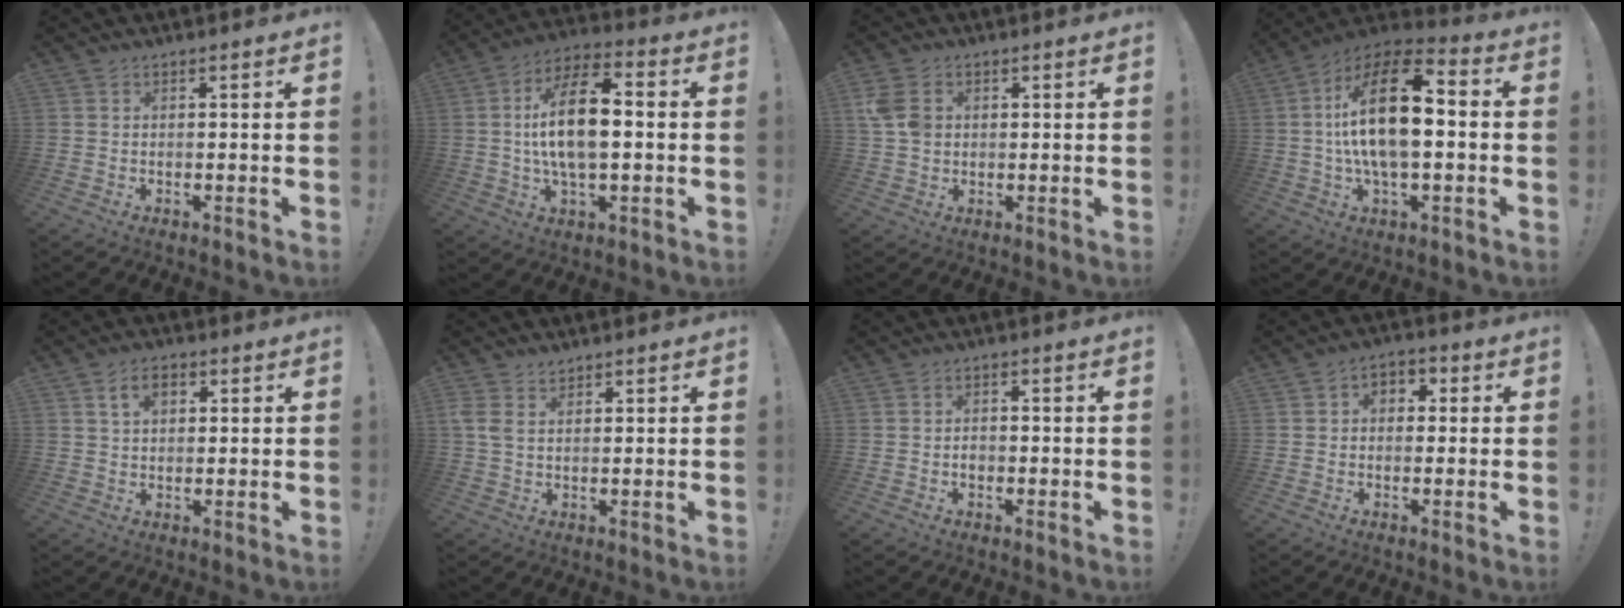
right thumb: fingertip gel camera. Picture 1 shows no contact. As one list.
[{"total": 15.4, "force": [0.4, 7.0, 13.8], "torque": [-0.234, 0.004, 0.000]}, {"total": 6.6, "force": [1.2, 5.3, 3.8], "torque": [-0.075, 0.008, 0.024]}, {"total": 19.8, "force": [1.0, 8.8, 17.8], "torque": [-0.315, -0.001, 0.010]}, {"total": 5.6, "force": [2.1, 3.5, 3.9], "torque": [-0.063, 0.005, 0.037]}, {"total": 2.7, "force": [1.6, 1.4, 1.7], "torque": [-0.030, -0.005, 0.030]}, {"total": 1.6, "force": [-0.8, 1.2, 0.8], "torque": [-0.005, 0.000, -0.016]}, {"total": 3.9, "force": [-0.5, 3.3, 1.9], "torque": [-0.027, 0.011, -0.011]}]